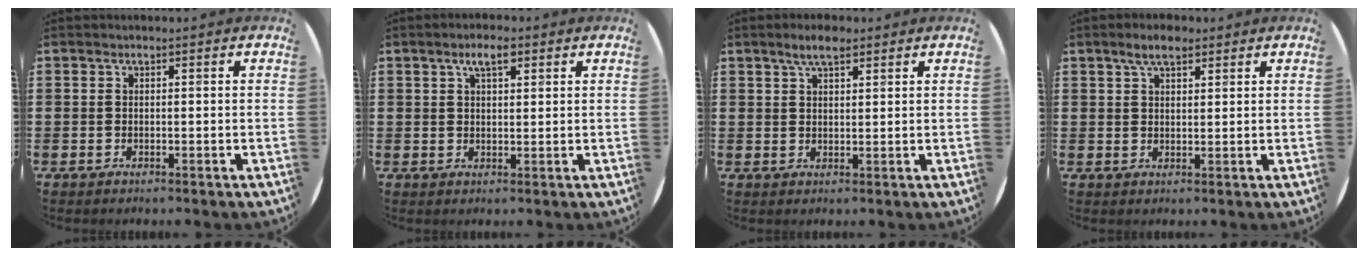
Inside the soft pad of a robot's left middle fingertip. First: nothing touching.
{"total": 3.5, "force": [2.3, 1.2, 2.3], "torque": [-0.041, 0.006, 0.037]}
{"total": 3.6, "force": [2.7, 1.2, 2.0], "torque": [-0.035, 0.005, 0.045]}
{"total": 3.6, "force": [2.7, 1.3, 2.0], "torque": [-0.026, 0.002, 0.045]}